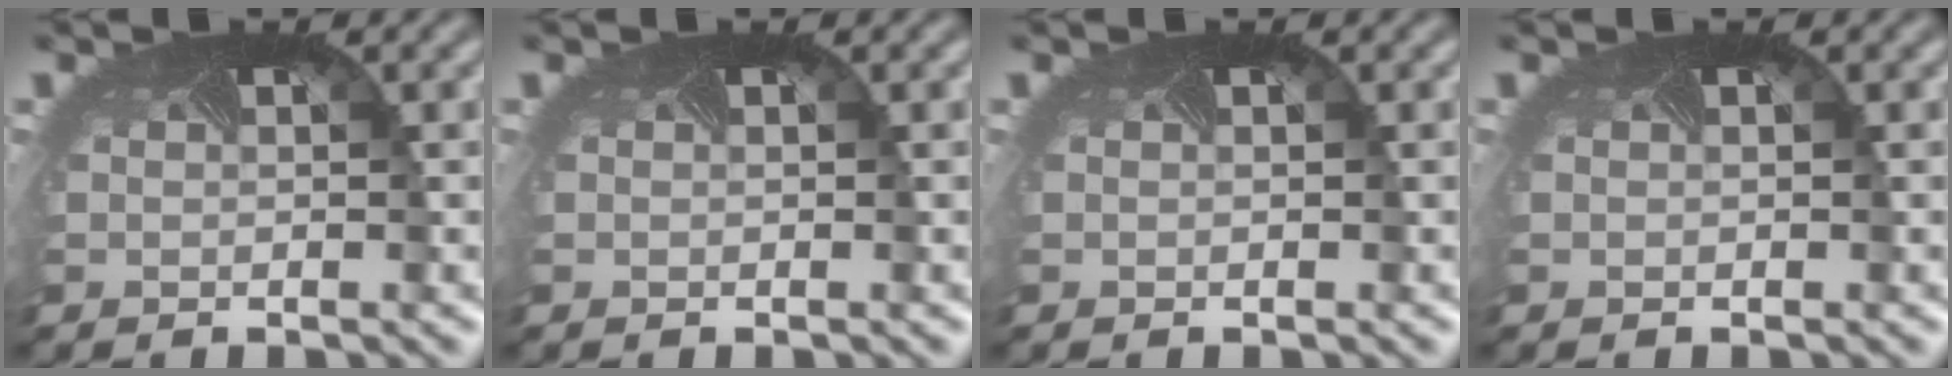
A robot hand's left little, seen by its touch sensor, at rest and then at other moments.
{"total": 0.0}
{"total": 0.0}
{"total": 0.0}